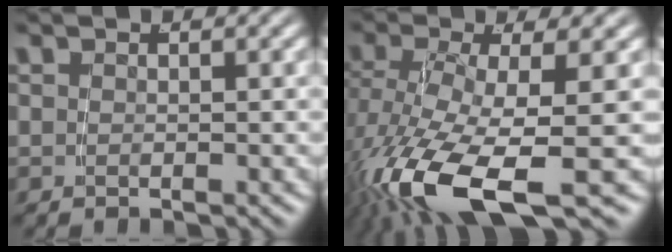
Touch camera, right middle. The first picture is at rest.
{"total": 9.2, "force": [-4.2, 3.3, 7.5], "torque": [-0.171, -0.054, -0.035]}